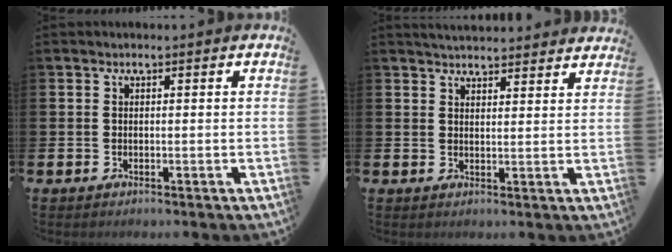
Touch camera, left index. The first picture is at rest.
{"total": 3.8, "force": [3.8, 0.4, 0.2], "torque": [-0.011, -0.020, 0.070]}